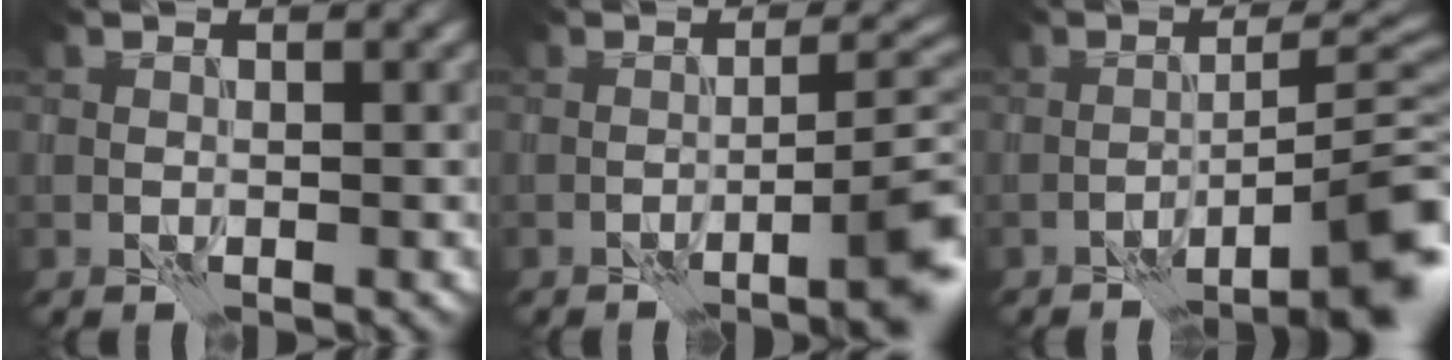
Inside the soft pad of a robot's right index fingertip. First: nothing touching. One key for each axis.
{"total": 6.3, "fx": -2.6, "fy": 1.0, "fz": 5.7, "tx": -0.066, "ty": 0.011, "tz": -0.041}
{"total": 8.6, "fx": -4.6, "fy": 1.7, "fz": 7.1, "tx": -0.091, "ty": 0.009, "tz": -0.069}